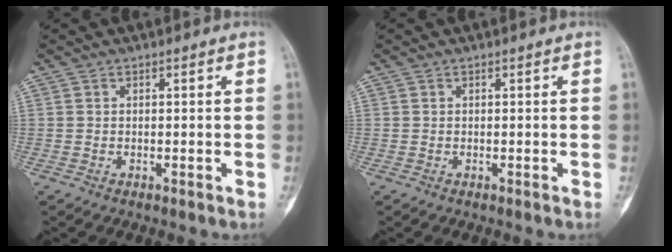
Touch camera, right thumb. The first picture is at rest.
{"total": 0.0}